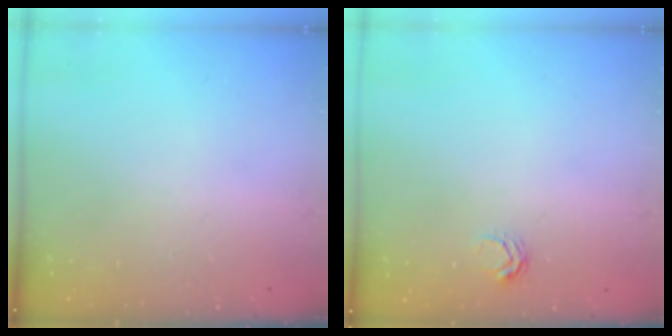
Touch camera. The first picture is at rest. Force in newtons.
{"total": 4.5, "press": 4.5, "slide": 0.5}